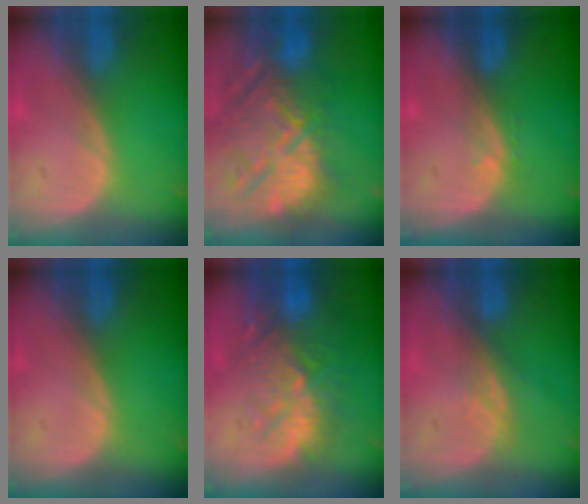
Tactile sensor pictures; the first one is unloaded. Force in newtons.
{"total": 13.7, "press": 12.5, "slide": 5.5}
{"total": 1.0, "press": 1.0, "slide": 0.2}
{"total": 0.0}
{"total": 11.0, "press": 9.9, "slide": 4.7}
{"total": 3.0, "press": 2.6, "slide": 1.5}